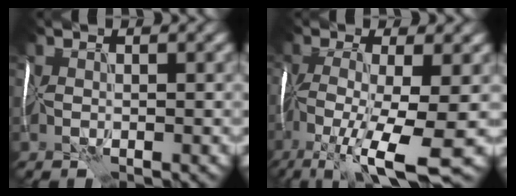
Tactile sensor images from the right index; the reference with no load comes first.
{"total": 10.6, "force": [-4.8, 2.5, 9.0], "torque": [-0.194, -0.011, -0.074]}